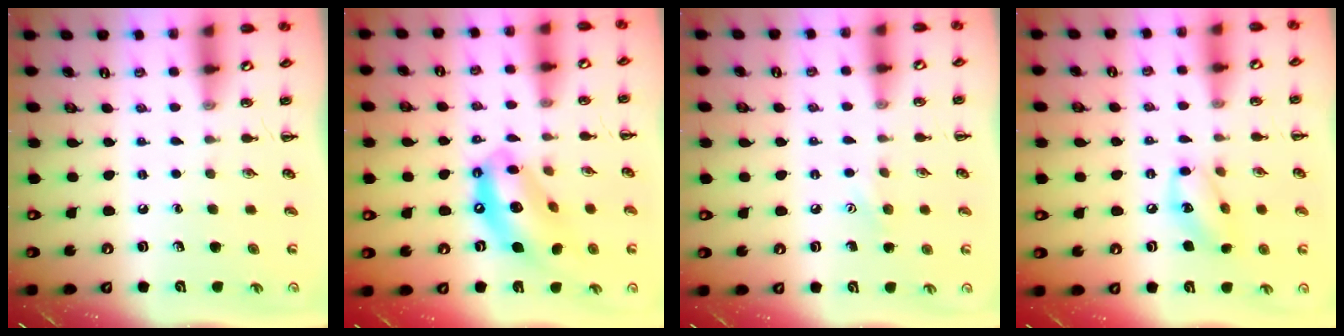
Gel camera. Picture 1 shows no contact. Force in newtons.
{"total": 13.7, "press": 13.3, "slide": 3.5}
{"total": 5.8, "press": 5.6, "slide": 1.5}
{"total": 10.8, "press": 10.7, "slide": 1.7}